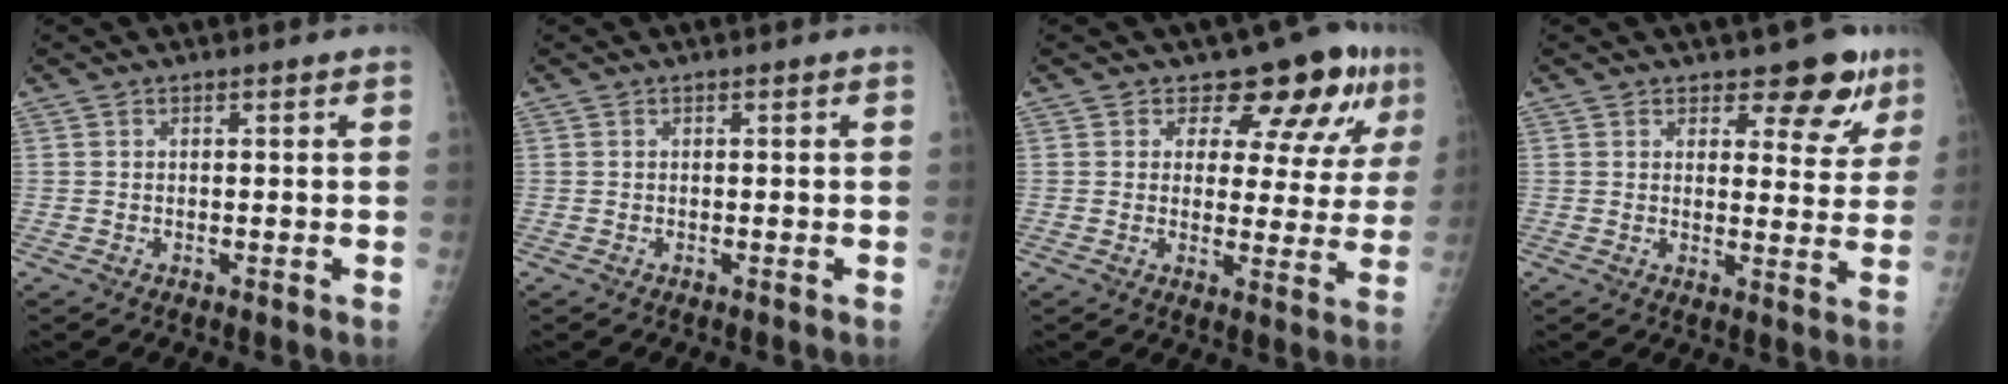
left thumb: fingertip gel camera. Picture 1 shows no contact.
{"total": 0.0}
{"total": 11.2, "force": [6.9, 6.1, 6.3], "torque": [-0.035, -0.036, 0.081]}
{"total": 8.2, "force": [5.9, 4.2, 3.8], "torque": [-0.012, -0.037, 0.068]}